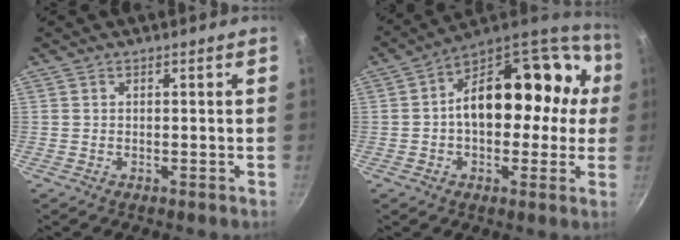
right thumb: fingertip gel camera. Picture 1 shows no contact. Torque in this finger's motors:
{"motor_torque": [1.43, 3.58, 0.96, -0.86, 0.43]}